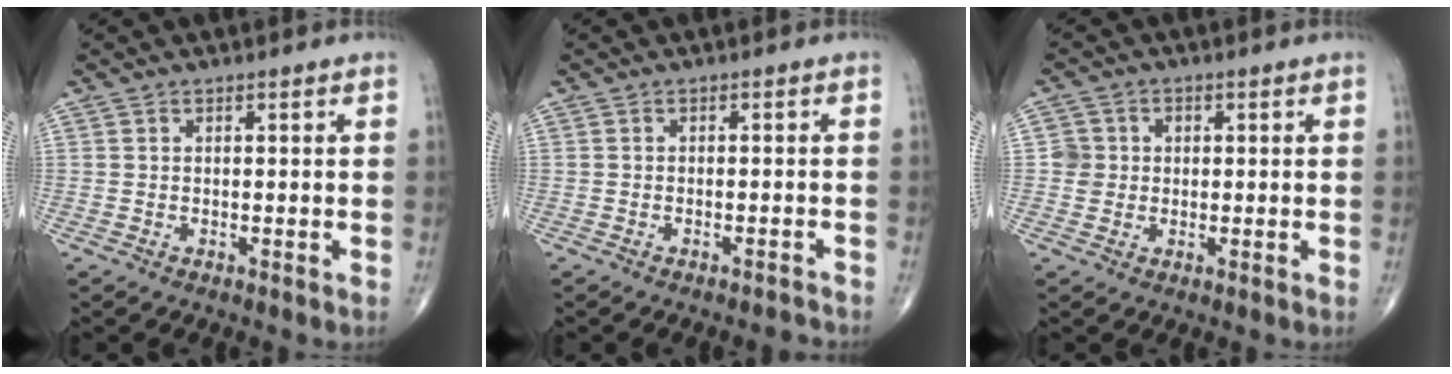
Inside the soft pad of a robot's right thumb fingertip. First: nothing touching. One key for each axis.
{"total": 1.5, "fx": -1.5, "fy": 0.0, "fz": 0.3, "tx": -0.012, "ty": 0.013, "tz": -0.017}
{"total": 3.6, "fx": 0.3, "fy": 3.5, "fz": 0.6, "tx": 0.017, "ty": 0.007, "tz": 0.001}